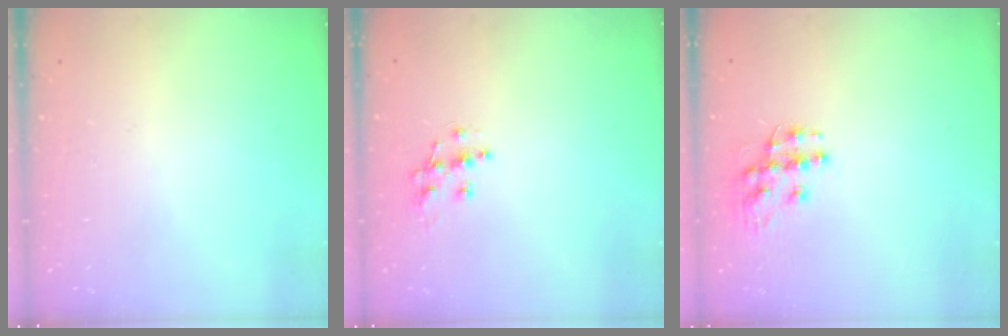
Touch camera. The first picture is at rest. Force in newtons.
{"total": 8.5, "press": 8.4, "slide": 0.6}
{"total": 10.0, "press": 10.0, "slide": 0.6}